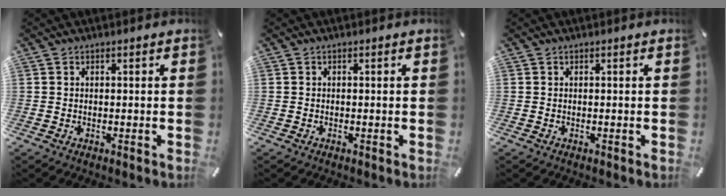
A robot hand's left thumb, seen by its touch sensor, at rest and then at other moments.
{"total": 0.0}
{"total": 0.0}